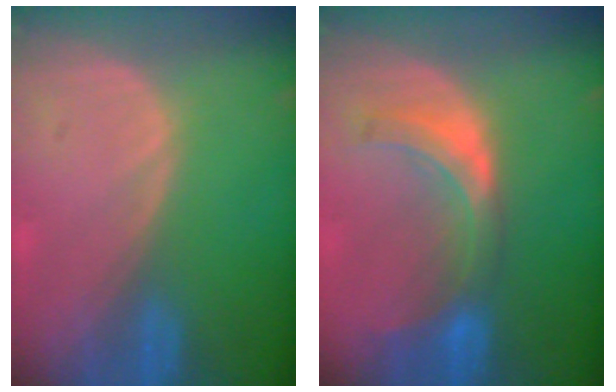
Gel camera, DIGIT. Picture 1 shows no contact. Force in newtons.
{"total": 7.3, "press": 6.8, "slide": 2.9}